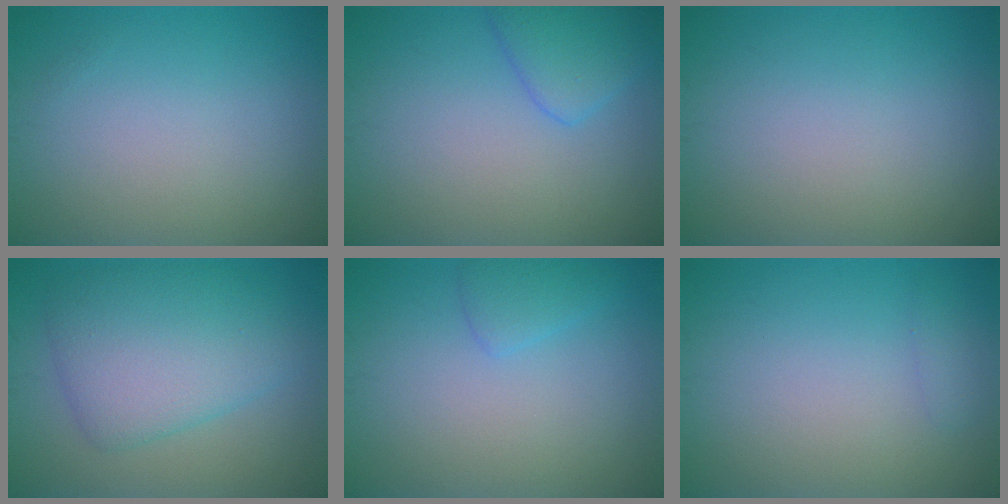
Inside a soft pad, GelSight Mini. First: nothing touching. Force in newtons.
{"total": 2.9, "press": 2.9, "slide": 0.2}
{"total": 0.0}
{"total": 6.7, "press": 6.7, "slide": 0.1}
{"total": 1.5, "press": 1.5, "slide": 0.0}
{"total": 0.8, "press": 0.8, "slide": 0.0}